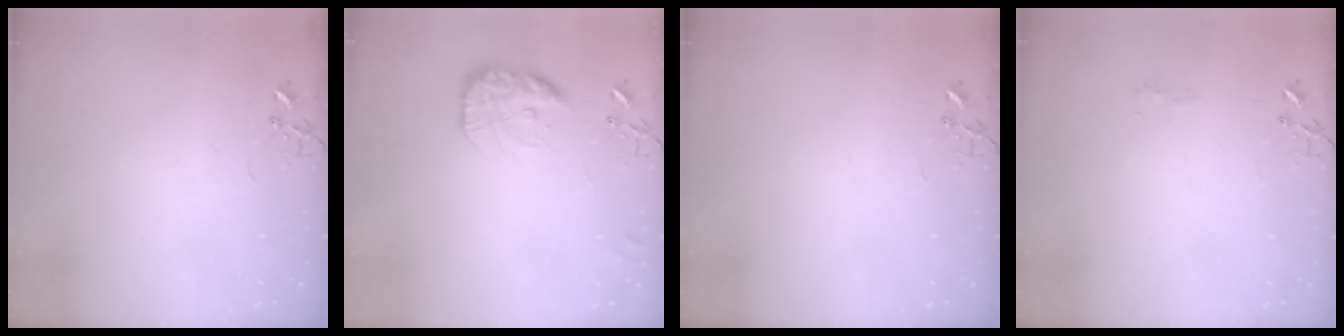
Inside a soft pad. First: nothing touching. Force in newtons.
{"total": 15.4, "press": 15.4, "slide": 1.3}
{"total": 0.0}
{"total": 5.8, "press": 5.8, "slide": 0.7}